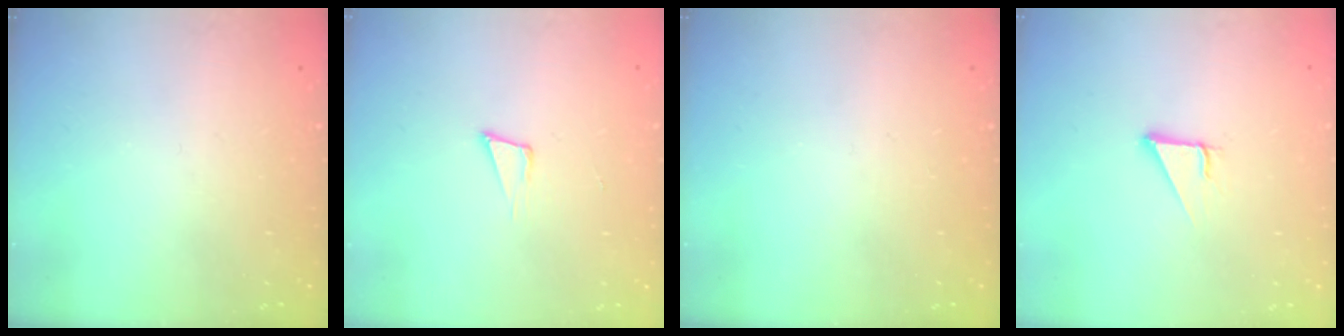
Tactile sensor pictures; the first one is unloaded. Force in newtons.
{"total": 5.1, "press": 3.8, "slide": 3.3}
{"total": 0.0}
{"total": 2.9, "press": 2.9, "slide": 0.1}